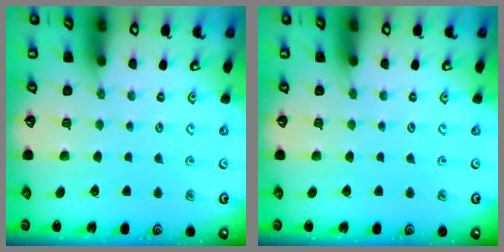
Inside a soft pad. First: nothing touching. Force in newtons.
{"total": 0.0}